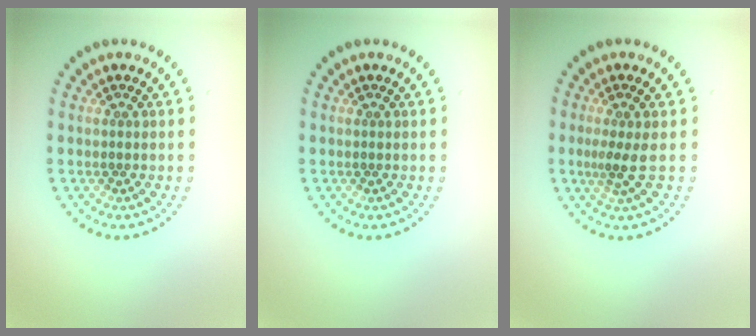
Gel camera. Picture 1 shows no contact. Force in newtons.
{"total": 0.0}
{"total": 2.1, "press": 1.6, "slide": 1.5}